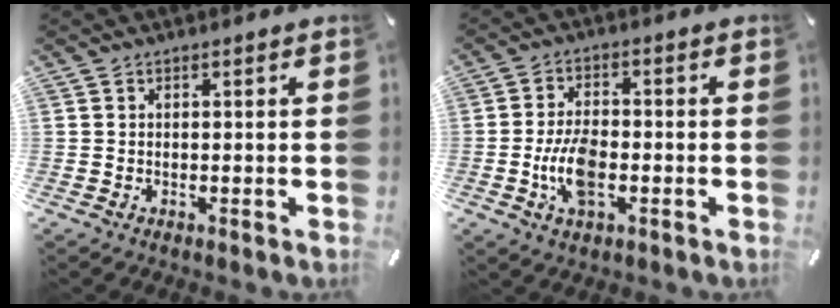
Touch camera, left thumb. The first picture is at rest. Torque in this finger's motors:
{"motor_torque": [1.44, 1.51, 0.68, 0.13, 0.06]}